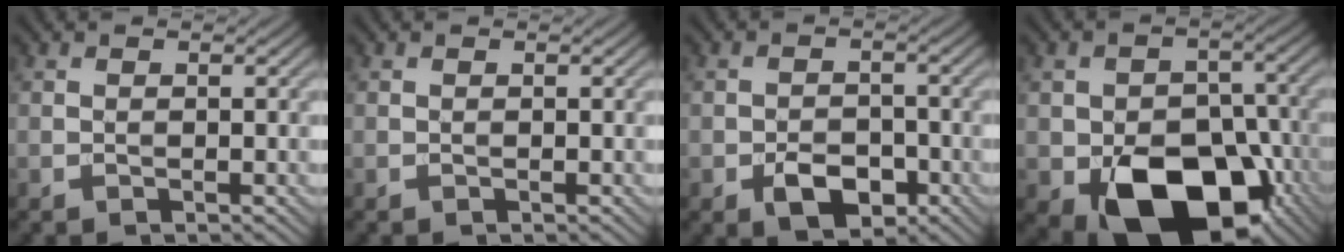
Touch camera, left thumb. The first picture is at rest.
{"total": 0.0}
{"total": 3.9, "force": [-2.0, 2.5, 2.3], "torque": [-0.038, -0.001, -0.037]}
{"total": 14.7, "force": [-6.8, 9.7, 8.8], "torque": [-0.126, -0.032, -0.112]}